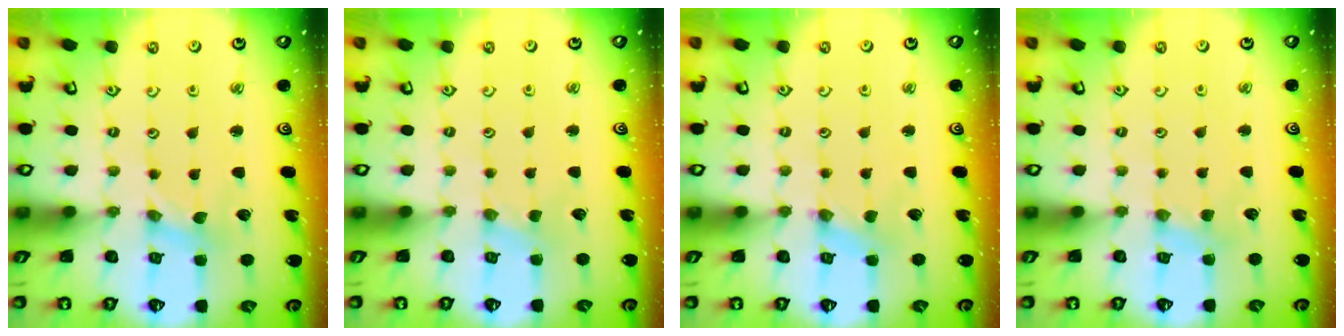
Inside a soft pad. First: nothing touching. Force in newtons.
{"total": 0.0}
{"total": 0.0}
{"total": 2.9, "press": 2.9, "slide": 0.4}